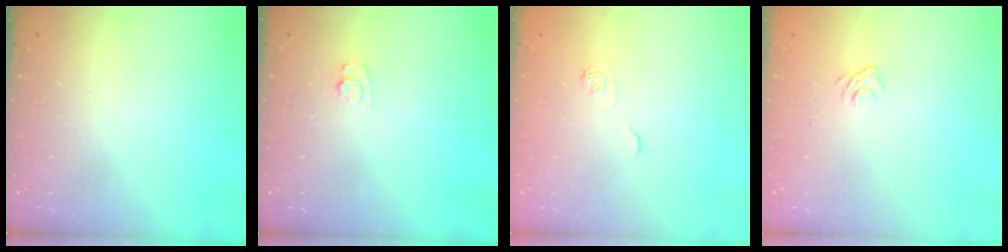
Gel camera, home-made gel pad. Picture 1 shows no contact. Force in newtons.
{"total": 6.2, "press": 6.1, "slide": 0.7}
{"total": 2.3, "press": 1.9, "slide": 1.4}
{"total": 3.1, "press": 2.9, "slide": 1.3}